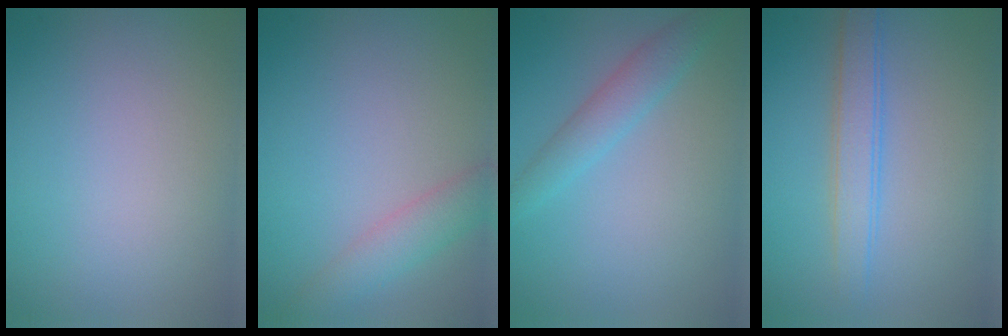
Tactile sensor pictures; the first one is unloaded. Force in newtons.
{"total": 2.8, "press": 2.8, "slide": 0.2}
{"total": 2.6, "press": 2.6, "slide": 0.1}
{"total": 2.9, "press": 2.9, "slide": 0.0}